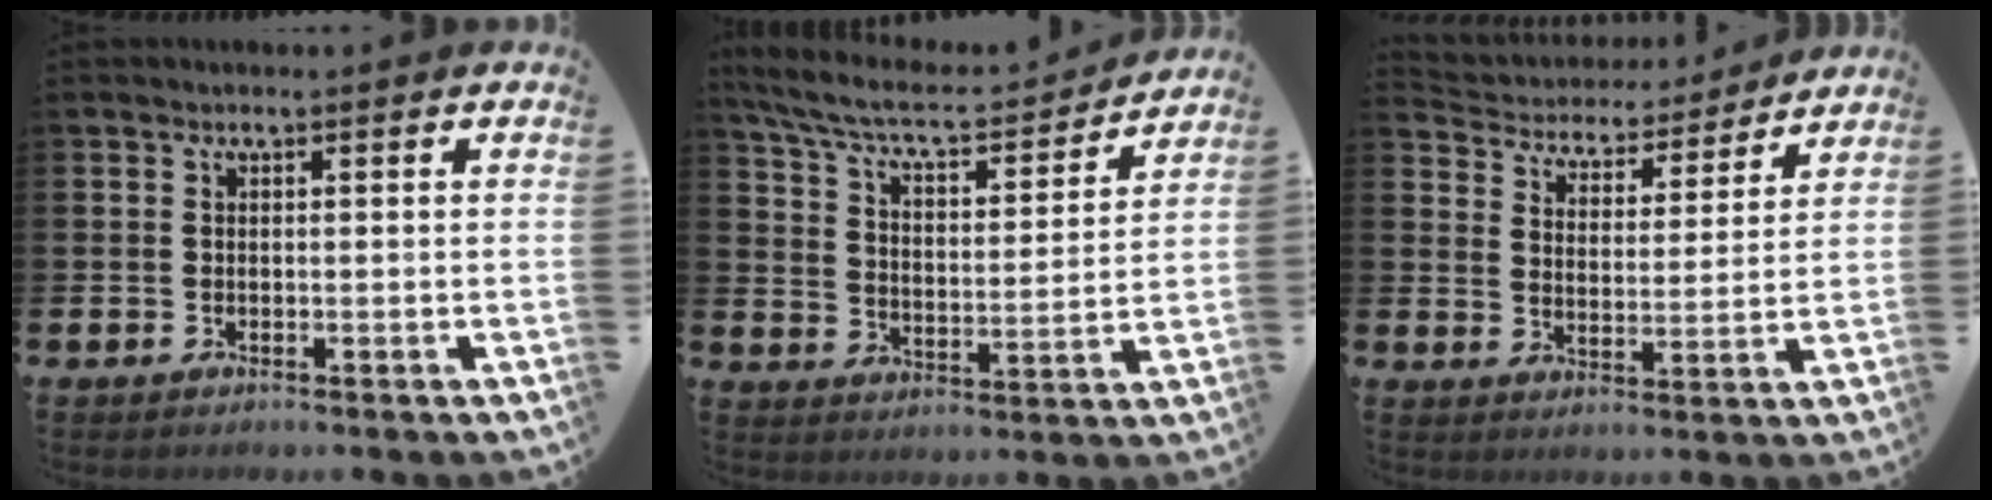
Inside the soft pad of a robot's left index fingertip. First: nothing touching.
{"total": 7.5, "force": [6.7, 1.9, 2.9], "torque": [-0.093, -0.046, 0.112]}
{"total": 4.7, "force": [4.4, 1.5, 0.0], "torque": [-0.035, -0.041, 0.073]}